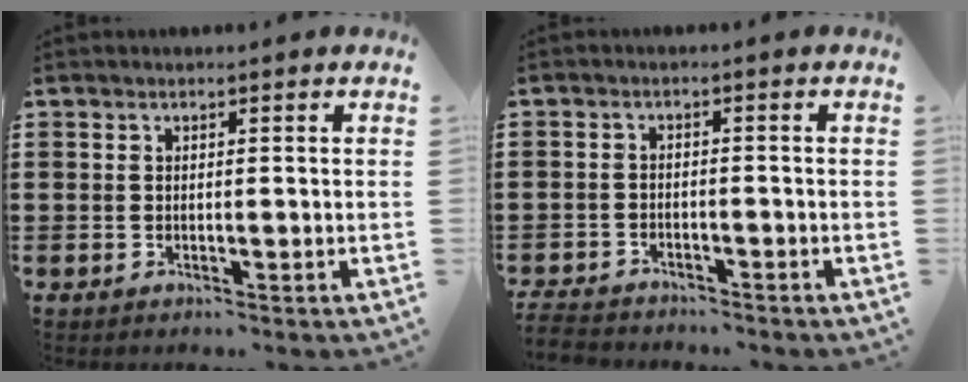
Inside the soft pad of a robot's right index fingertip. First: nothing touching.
{"total": 2.7, "force": [-2.6, 0.3, 0.0], "torque": [-0.013, -0.002, -0.059]}